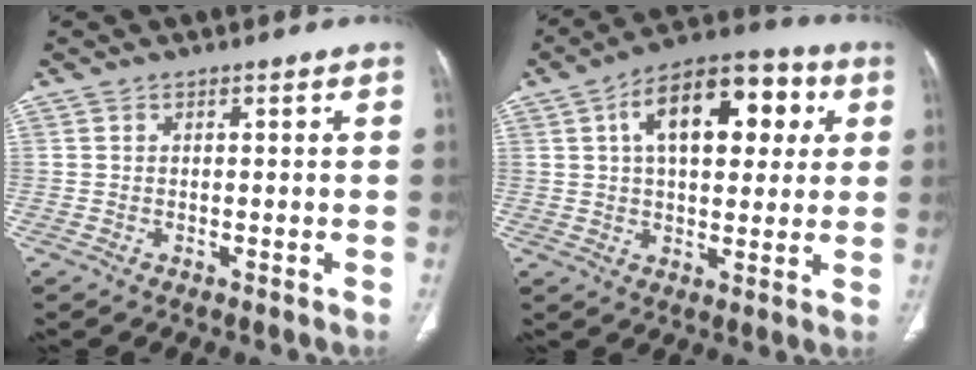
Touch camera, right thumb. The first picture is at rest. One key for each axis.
{"total": 17.8, "fx": 5.2, "fy": 9.5, "fz": 14.1, "tx": -0.178, "ty": 0.018, "tz": 0.072}